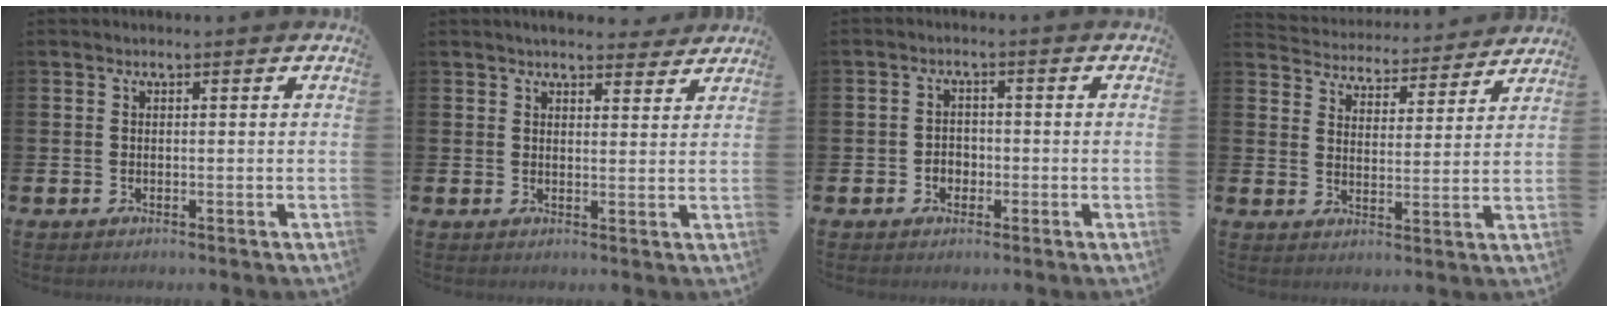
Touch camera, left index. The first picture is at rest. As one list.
[{"total": 3.9, "force": [3.8, 0.8, 0.4], "torque": [-0.003, -0.019, 0.068]}, {"total": 2.1, "force": [-0.8, 1.8, 0.9], "torque": [-0.006, 0.000, -0.021]}, {"total": 4.6, "force": [4.4, 1.0, -0.3], "torque": [-0.014, -0.044, 0.073]}]